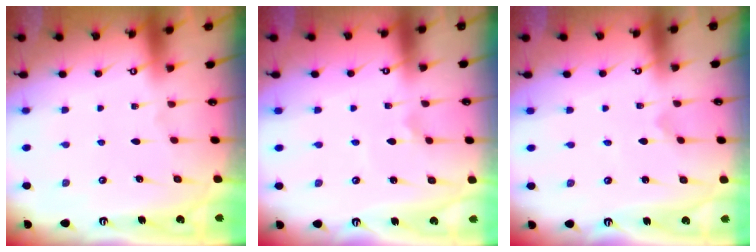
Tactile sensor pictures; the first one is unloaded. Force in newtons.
{"total": 1.3, "press": 1.3, "slide": 0.3}
{"total": 0.0}